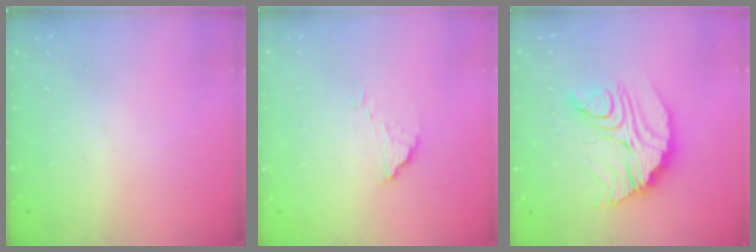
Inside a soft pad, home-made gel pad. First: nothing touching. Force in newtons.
{"total": 1.5, "press": 1.5, "slide": 0.1}
{"total": 18.8, "press": 18.7, "slide": 1.6}